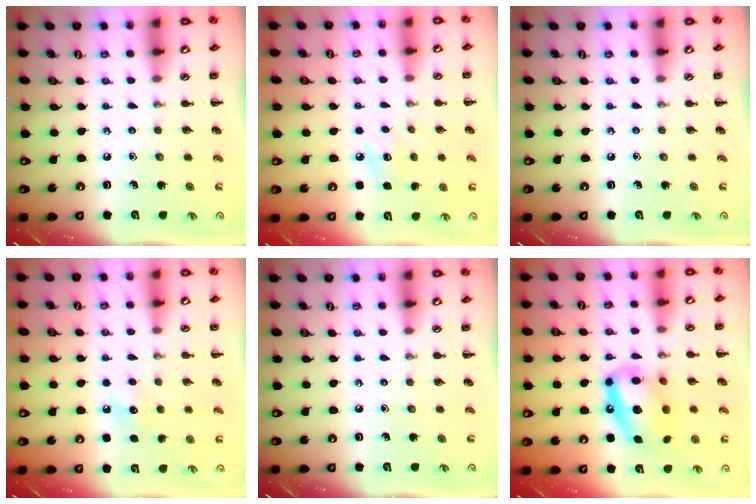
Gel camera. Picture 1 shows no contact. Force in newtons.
{"total": 7.1, "press": 6.9, "slide": 1.8}
{"total": 0.0}
{"total": 7.3, "press": 7.1, "slide": 1.7}
{"total": 0.0}
{"total": 14.7, "press": 14.2, "slide": 3.6}